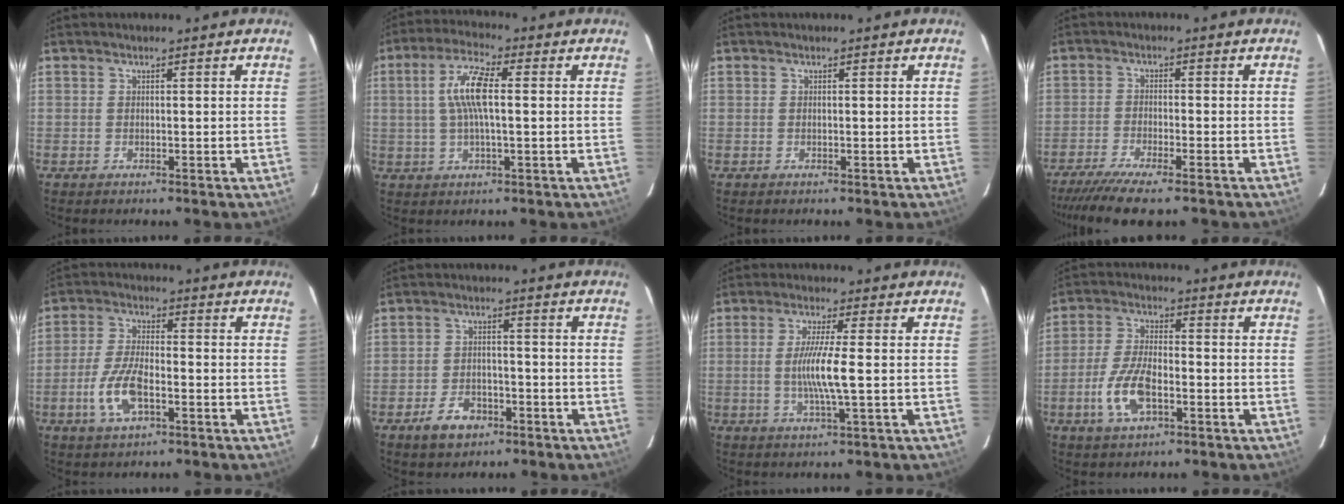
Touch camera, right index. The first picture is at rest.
{"total": 8.8, "force": [1.0, 2.3, 8.5], "torque": [-0.166, 0.011, 0.019]}
{"total": 0.0}
{"total": 9.6, "force": [-7.8, 1.0, 5.4], "torque": [-0.129, -0.036, -0.138]}
{"total": 8.9, "force": [-3.2, 3.6, 7.5], "torque": [-0.163, -0.002, -0.061]}
{"total": 6.6, "force": [-4.1, 4.1, 3.3], "torque": [-0.079, 0.007, -0.061]}
{"total": 6.8, "force": [-0.7, -0.3, 6.8], "torque": [-0.127, -0.009, -0.014]}
{"total": 9.5, "force": [-3.4, 4.1, 7.8], "torque": [-0.169, -0.001, -0.063]}